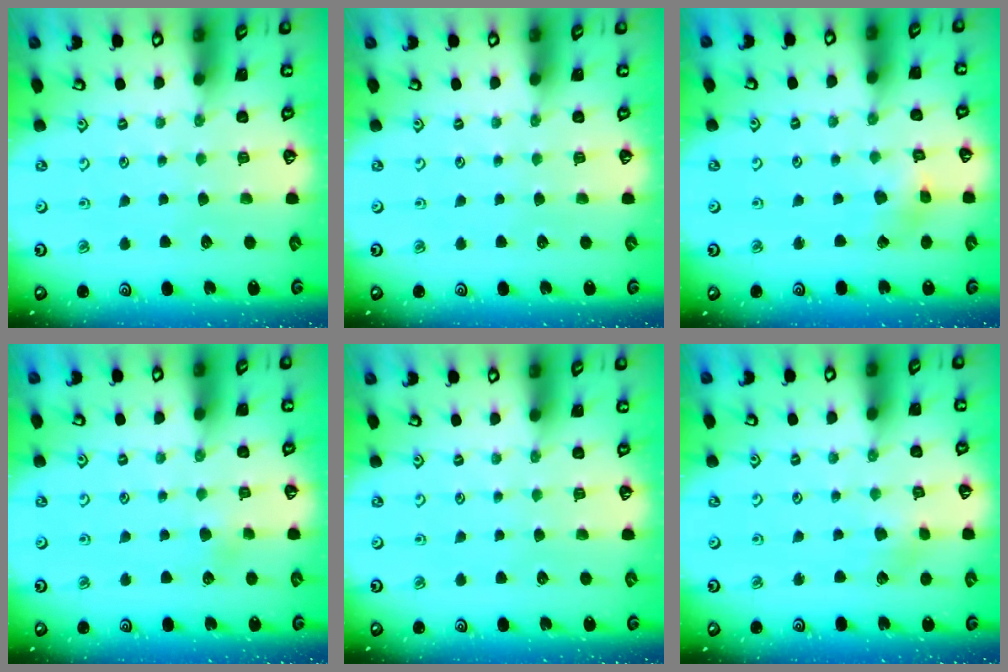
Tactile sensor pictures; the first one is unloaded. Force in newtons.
{"total": 0.0}
{"total": 2.9, "press": 2.9, "slide": 0.3}
{"total": 2.3, "press": 2.3, "slide": 0.2}
{"total": 0.0}
{"total": 3.4, "press": 3.3, "slide": 0.3}